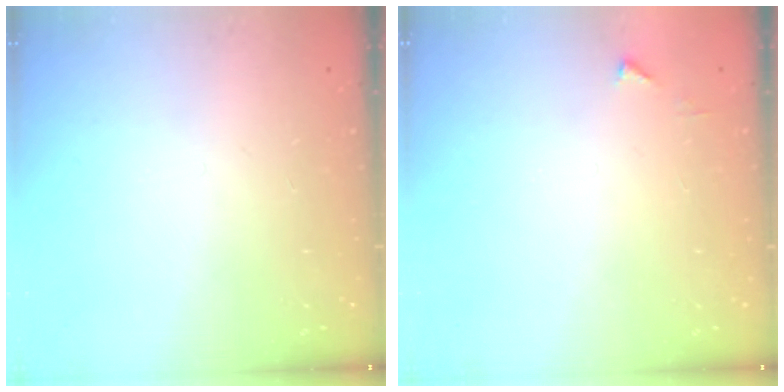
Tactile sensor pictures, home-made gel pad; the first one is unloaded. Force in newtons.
{"total": 3.2, "press": 3.2, "slide": 0.3}